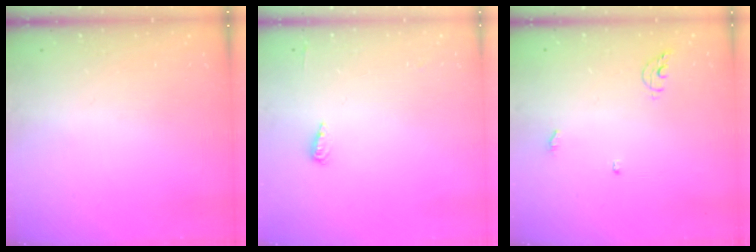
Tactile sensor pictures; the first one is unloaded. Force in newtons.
{"total": 4.5, "press": 4.4, "slide": 1.0}
{"total": 5.9, "press": 5.9, "slide": 0.2}